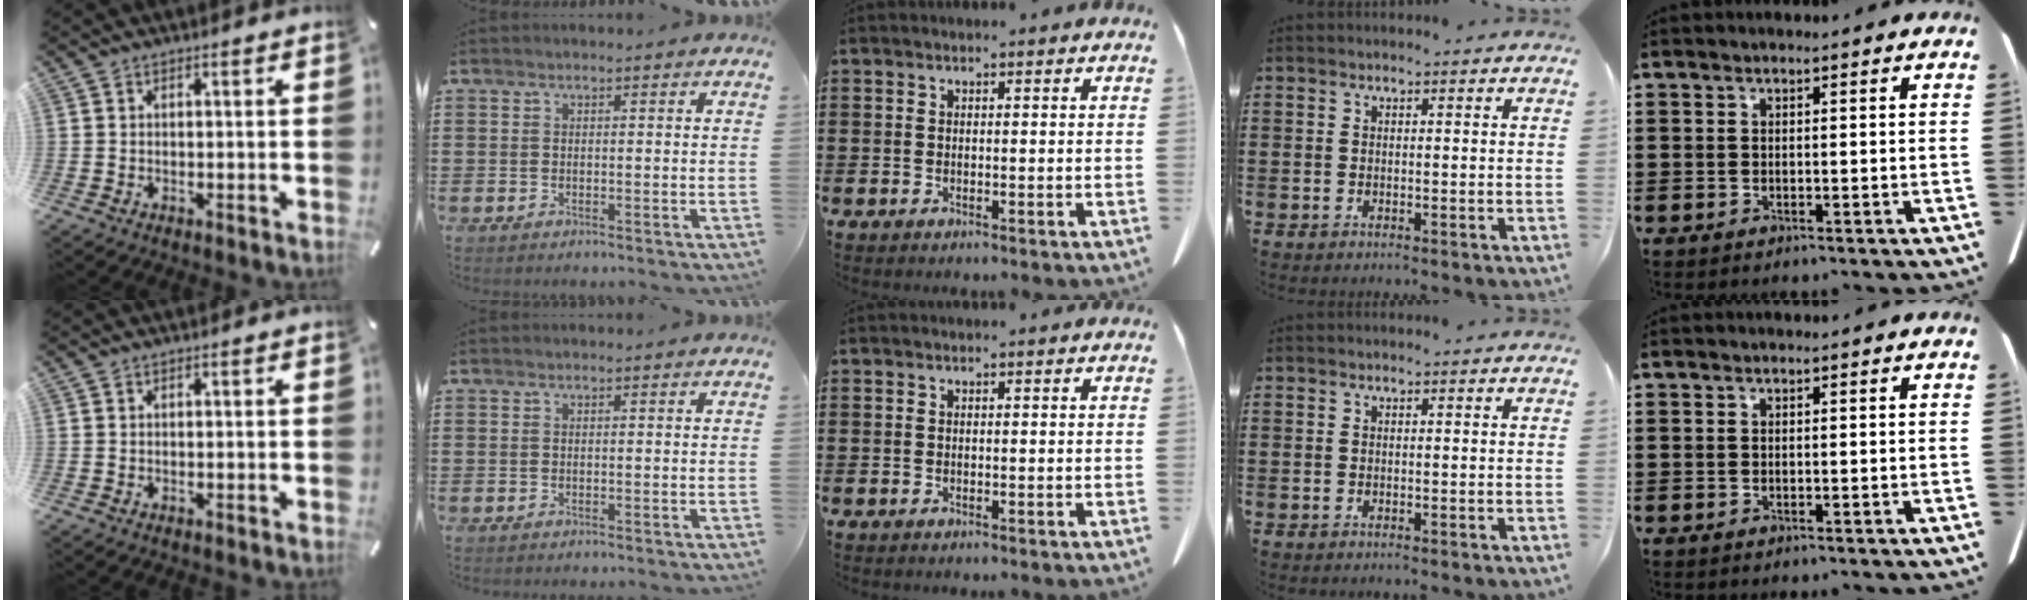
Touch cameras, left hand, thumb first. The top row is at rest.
{}